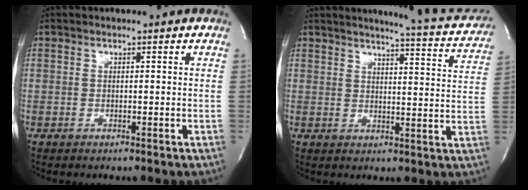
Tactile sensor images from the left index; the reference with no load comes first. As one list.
[{"total": 14.1, "force": [13.2, 1.2, 4.9], "torque": [-0.057, -0.046, 0.136]}]